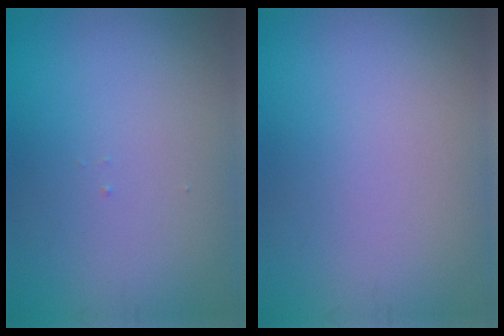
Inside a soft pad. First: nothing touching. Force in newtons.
{"total": 0.0}